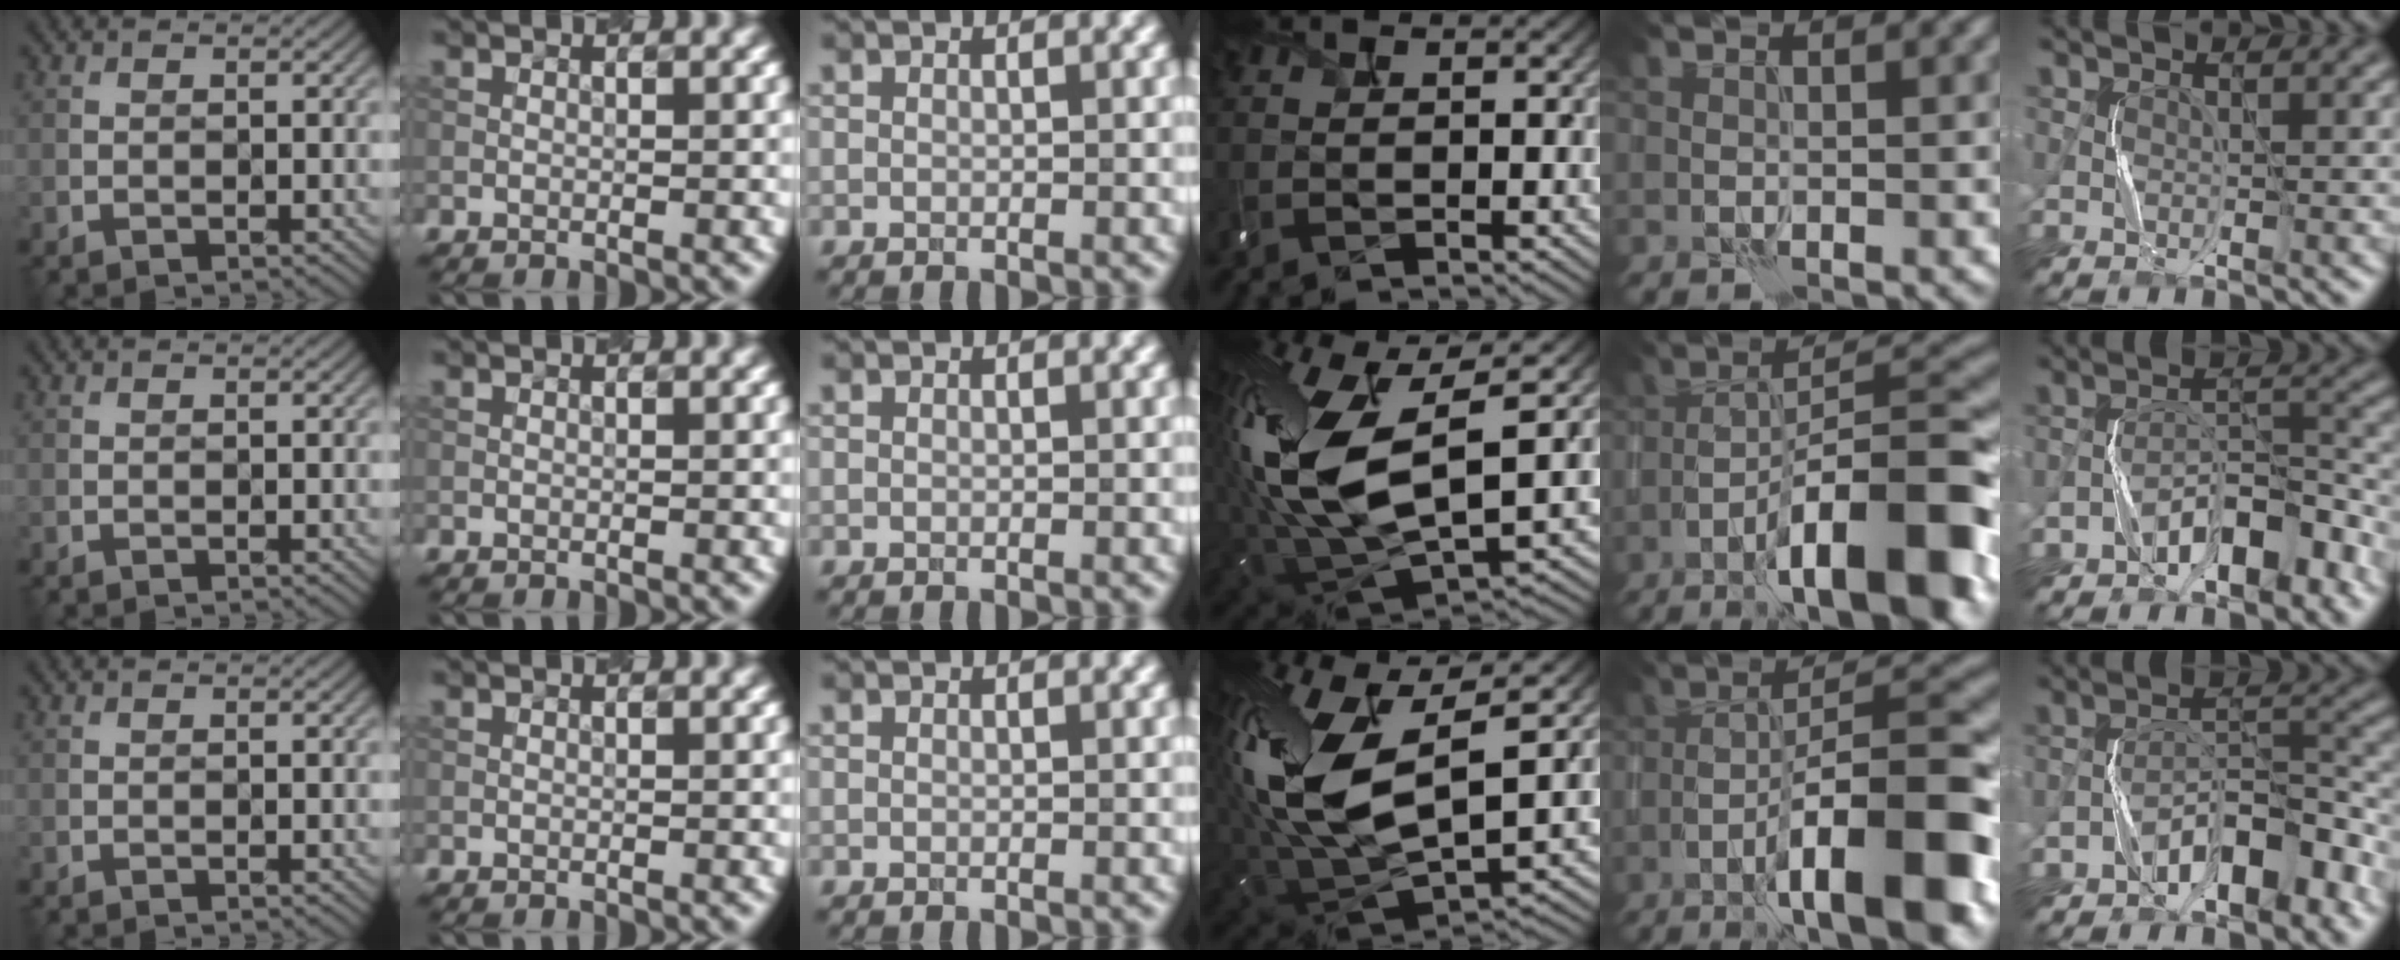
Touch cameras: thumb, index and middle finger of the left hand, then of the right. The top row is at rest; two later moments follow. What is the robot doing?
{"motion": "shake", "object": "box of matches"}